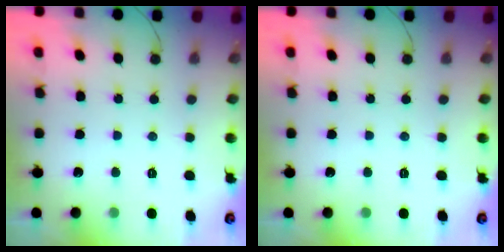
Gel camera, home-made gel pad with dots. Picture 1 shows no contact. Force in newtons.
{"total": 0.0}